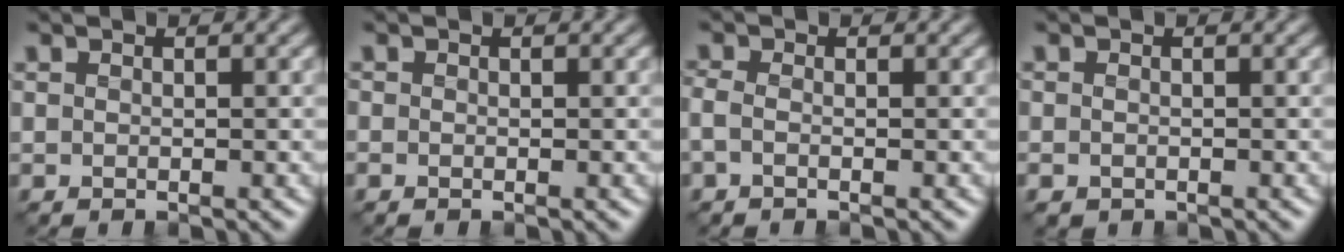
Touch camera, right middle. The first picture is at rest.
{"total": 0.5, "force": [-0.3, 0.4, 0.1], "torque": [0.000, -0.004, -0.010]}
{"total": 1.7, "force": [-0.8, 0.9, 1.2], "torque": [-0.037, -0.002, -0.024]}
{"total": 0.8, "force": [-0.5, 0.6, 0.3], "torque": [-0.006, -0.010, -0.010]}